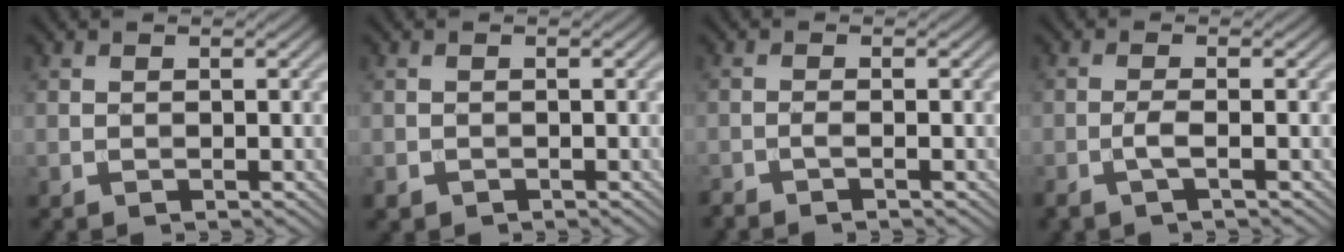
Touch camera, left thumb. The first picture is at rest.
{"total": 1.0, "force": [-0.6, 0.7, 0.2], "torque": [-0.003, -0.006, -0.015]}
{"total": 1.2, "force": [-0.9, 0.0, 0.8], "torque": [-0.018, 0.002, -0.023]}
{"total": 2.1, "force": [-0.9, 0.2, 1.9], "torque": [-0.041, 0.007, -0.025]}